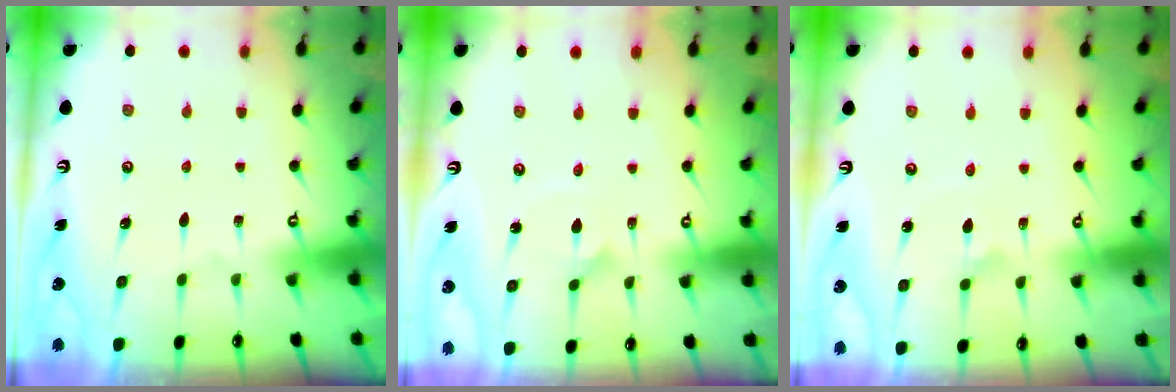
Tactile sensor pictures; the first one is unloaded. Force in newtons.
{"total": 1.8, "press": 1.8, "slide": 0.1}
{"total": 2.3, "press": 2.3, "slide": 0.1}